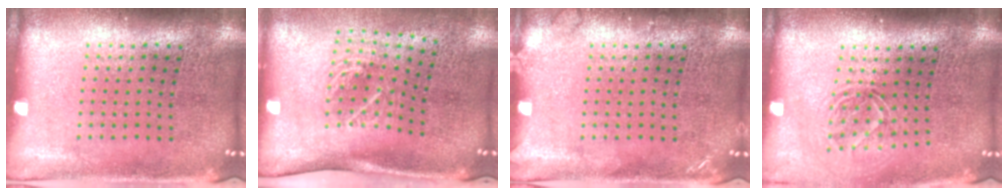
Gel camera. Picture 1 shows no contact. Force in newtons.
{"total": 1.8, "press": 1.3, "slide": 1.3}
{"total": 1.1, "press": 1.1, "slide": 0.1}
{"total": 1.7, "press": 1.2, "slide": 1.1}